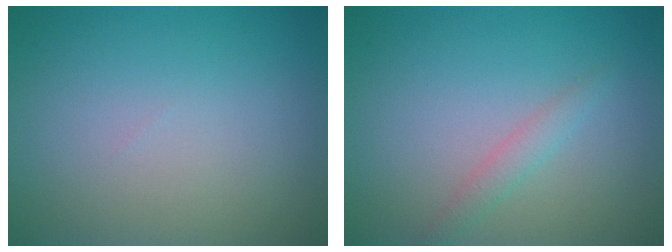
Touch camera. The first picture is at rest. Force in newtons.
{"total": 1.5, "press": 1.5, "slide": 0.1}